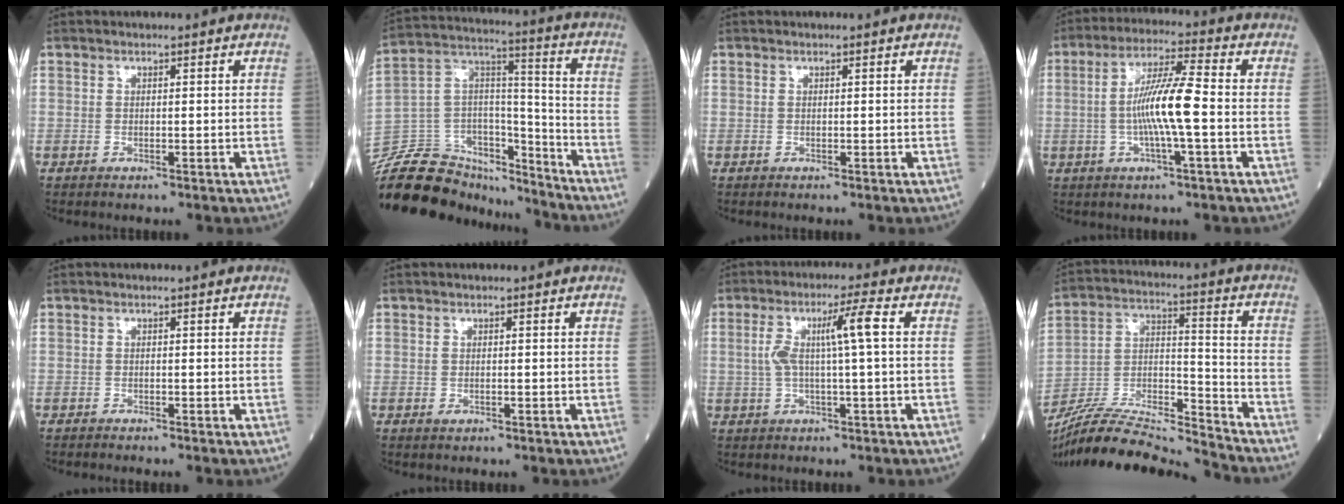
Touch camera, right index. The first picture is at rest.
{"total": 26.3, "force": [-23.0, 8.6, 9.3], "torque": [-0.218, 0.022, -0.380]}
{"total": 0.0}
{"total": 9.4, "force": [-1.1, 0.2, 9.3], "torque": [-0.174, 0.007, -0.028]}
{"total": 1.4, "force": [-1.2, 0.0, 0.6], "torque": [-0.008, 0.000, -0.015]}
{"total": 0.6, "force": [-0.3, 0.3, 0.5], "torque": [-0.008, -0.003, -0.003]}
{"total": 6.5, "force": [0.8, -0.4, 6.4], "torque": [-0.126, 0.015, 0.018]}
{"total": 18.2, "force": [-17.4, -0.3, 5.4], "torque": [-0.101, 0.013, -0.306]}